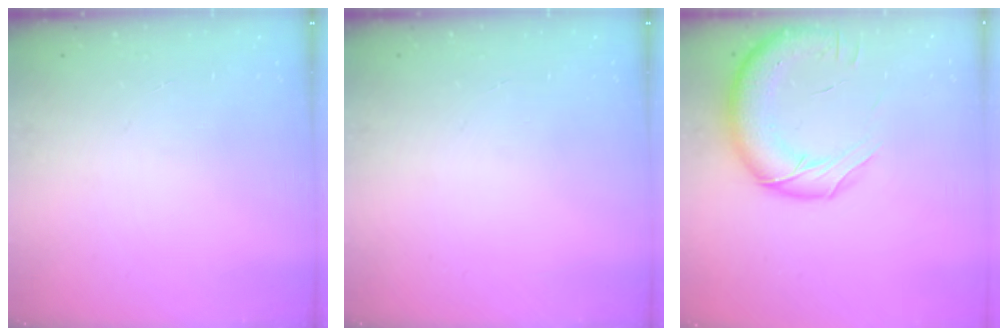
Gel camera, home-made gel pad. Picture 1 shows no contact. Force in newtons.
{"total": 0.0}
{"total": 16.4, "press": 15.9, "slide": 4.0}